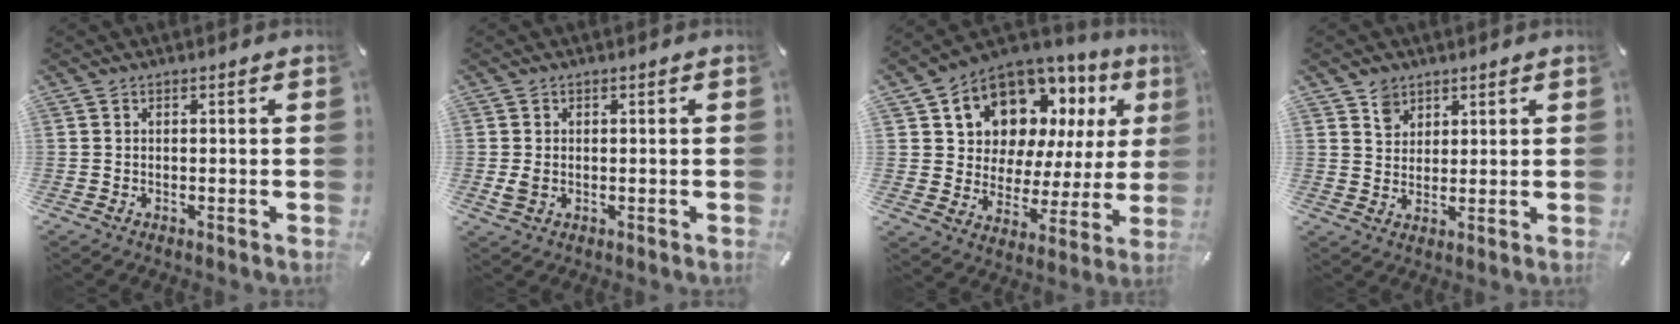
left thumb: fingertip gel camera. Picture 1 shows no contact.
{"total": 2.0, "force": [-0.1, 1.6, 1.3], "torque": [-0.015, 0.000, -0.003]}
{"total": 12.1, "force": [8.6, 7.7, 3.6], "torque": [-0.075, -0.085, 0.156]}
{"total": 4.5, "force": [2.6, 3.6, 0.5], "torque": [-0.006, -0.002, 0.049]}